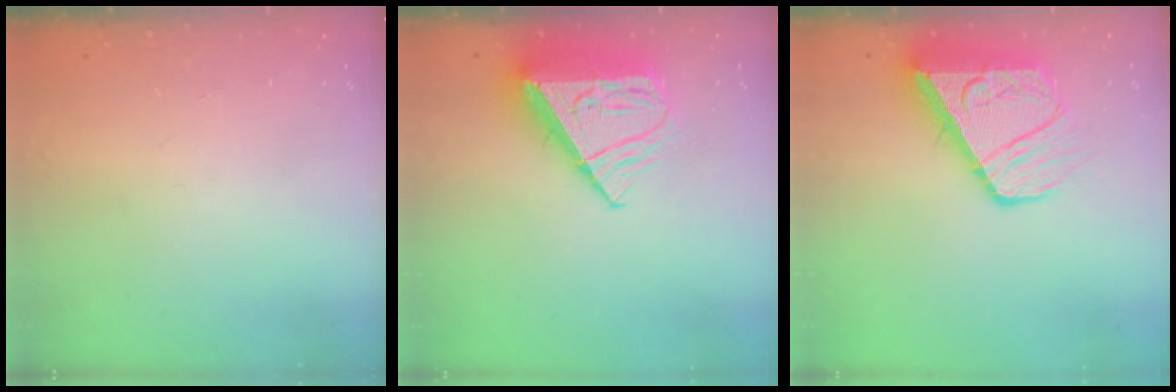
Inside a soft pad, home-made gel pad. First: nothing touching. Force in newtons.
{"total": 12.6, "press": 12.5, "slide": 1.6}
{"total": 12.5, "press": 12.5, "slide": 1.4}